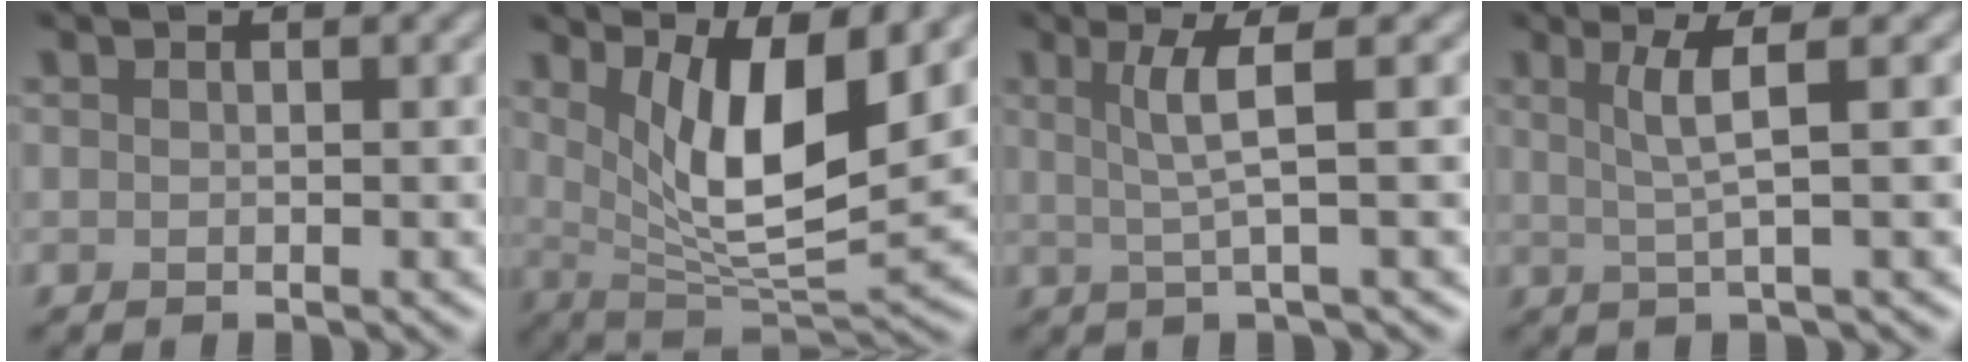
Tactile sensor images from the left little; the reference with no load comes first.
{"total": 8.3, "force": [2.9, 2.6, 7.4], "torque": [-0.127, -0.020, 0.057]}
{"total": 3.5, "force": [0.8, 0.5, 3.4], "torque": [-0.061, 0.002, 0.017]}
{"total": 3.3, "force": [0.9, 0.5, 3.1], "torque": [-0.054, 0.001, 0.020]}